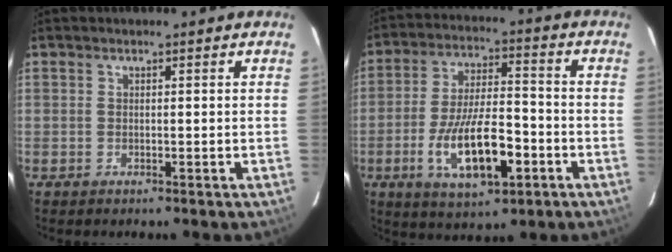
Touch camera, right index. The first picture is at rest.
{"total": 14.6, "force": [-5.4, 5.3, 12.5], "torque": [-0.244, -0.008, -0.084]}